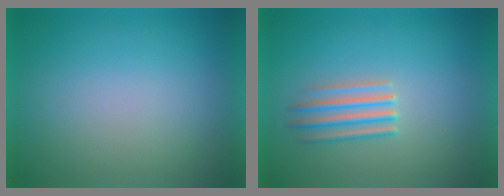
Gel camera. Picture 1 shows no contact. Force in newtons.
{"total": 2.7}